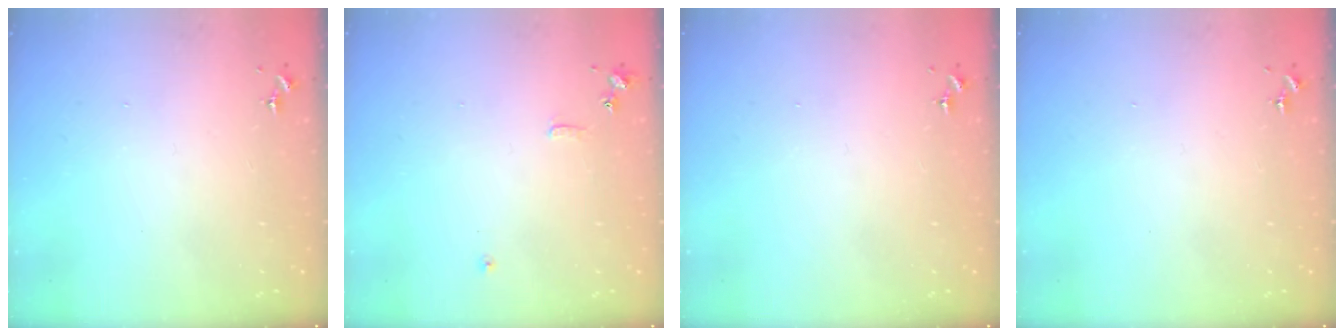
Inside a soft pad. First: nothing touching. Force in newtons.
{"total": 6.7, "press": 6.7, "slide": 0.7}
{"total": 0.0}
{"total": 0.0}